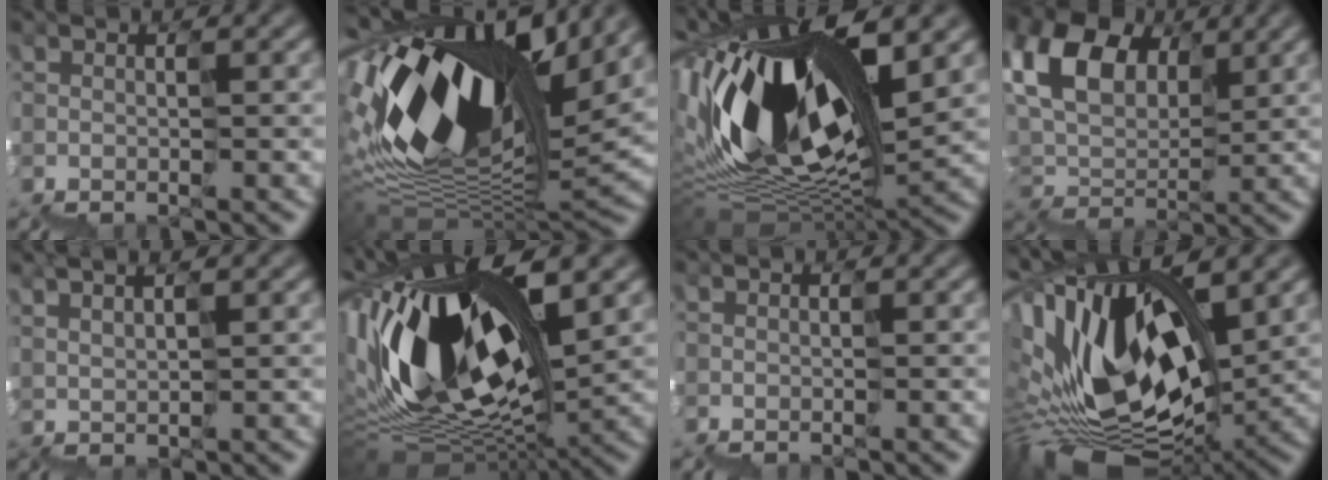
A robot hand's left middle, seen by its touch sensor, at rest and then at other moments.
{"total": 15.0, "force": [3.7, 7.5, 12.4], "torque": [-0.233, 0.028, 0.056]}
{"total": 13.7, "force": [4.0, 6.4, 11.4], "torque": [-0.248, 0.015, 0.070]}
{"total": 7.4, "force": [4.5, 4.6, 3.7], "torque": [-0.094, 0.035, 0.071]}
{"total": 2.2, "force": [1.9, 0.3, 1.1], "torque": [-0.013, 0.026, 0.035]}
{"total": 13.9, "force": [2.6, 6.3, 12.1], "torque": [-0.258, 0.026, 0.043]}
{"total": 0.0}
{"total": 14.3, "force": [2.5, 7.4, 12.0], "torque": [-0.243, 0.024, 0.048]}